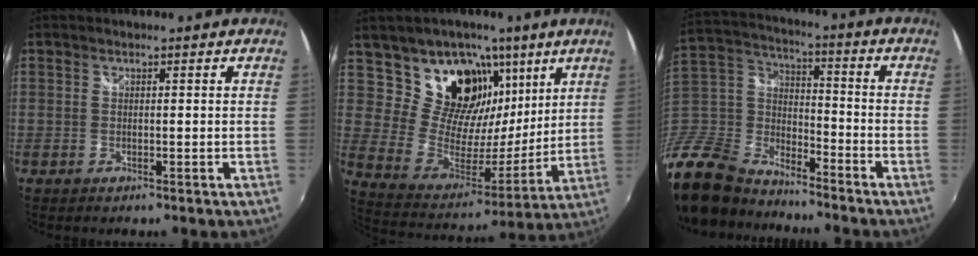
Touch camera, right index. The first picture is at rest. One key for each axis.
{"total": 18.6, "fx": 10.4, "fy": 12.5, "fz": 8.8, "tx": -0.166, "ty": 0.001, "tz": 0.196}
{"total": 22.3, "fx": -16.9, "fy": 11.3, "fz": 9.1, "tx": -0.255, "ty": 0.010, "tz": -0.312}